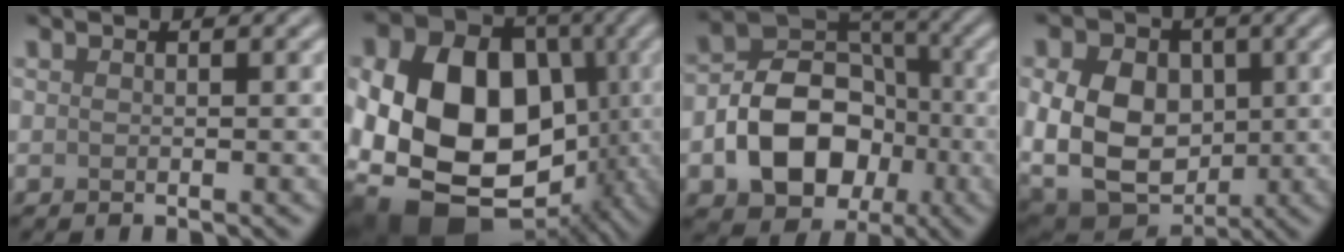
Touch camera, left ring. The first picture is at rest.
{"total": 16.9, "force": [-2.7, 12.5, 11.1], "torque": [-0.195, -0.002, -0.042]}
{"total": 9.5, "force": [-2.6, 7.0, 5.8], "torque": [-0.082, 0.003, -0.053]}
{"total": 12.9, "force": [0.6, 9.8, 8.4], "torque": [-0.146, 0.006, 0.003]}